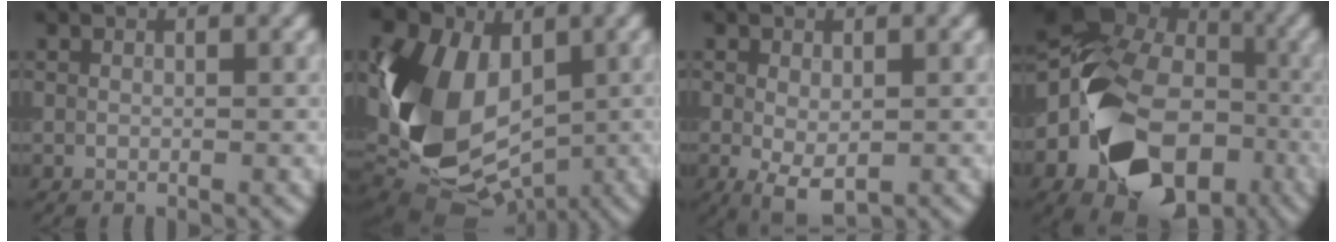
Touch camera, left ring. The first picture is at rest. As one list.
[{"total": 13.8, "force": [0.0, 9.8, 9.7], "torque": [-0.218, -0.022, -0.009]}, {"total": 3.8, "force": [-0.8, 2.1, 3.1], "torque": [-0.058, -0.012, -0.009]}, {"total": 14.8, "force": [-4.8, 10.8, 8.9], "torque": [-0.164, -0.026, -0.086]}]